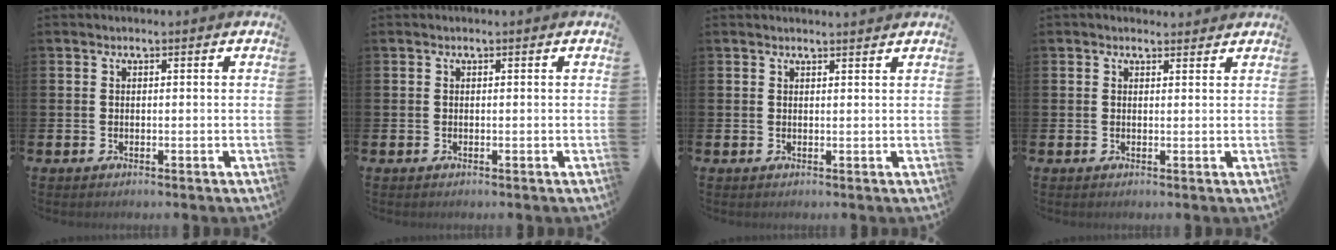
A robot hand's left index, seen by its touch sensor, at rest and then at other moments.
{"total": 0.0}
{"total": 1.0, "force": [1.0, -0.1, 0.1], "torque": [0.007, -0.007, 0.017]}
{"total": 1.0, "force": [0.9, 0.4, 0.1], "torque": [0.004, 0.001, 0.015]}